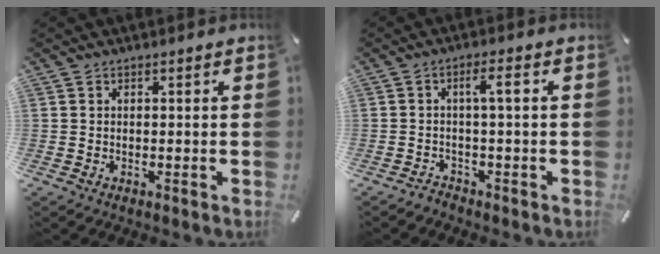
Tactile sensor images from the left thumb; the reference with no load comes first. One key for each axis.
{"total": 3.1, "fx": -0.7, "fy": 0.6, "fz": 3.0, "tx": -0.062, "ty": 0.013, "tz": -0.018}